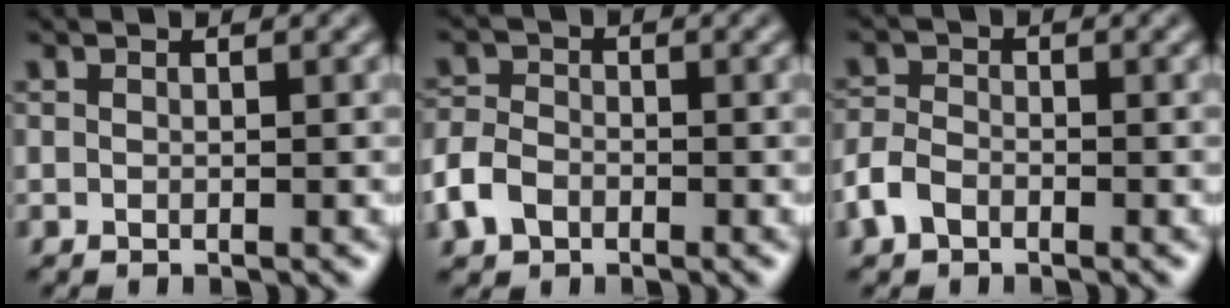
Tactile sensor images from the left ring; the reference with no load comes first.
{"total": 3.2, "force": [-1.6, 2.3, 1.5], "torque": [-0.037, 0.001, -0.041]}
{"total": 2.5, "force": [-1.5, 1.5, 1.2], "torque": [-0.027, 0.003, -0.039]}